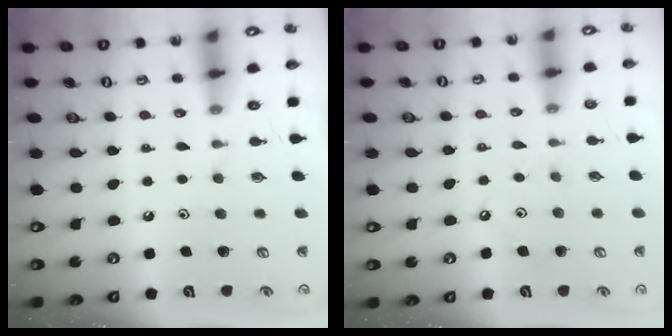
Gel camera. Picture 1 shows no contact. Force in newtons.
{"total": 5.5, "press": 5.5, "slide": 0.5}